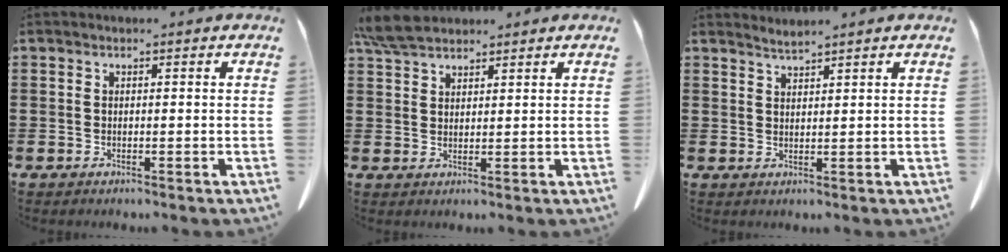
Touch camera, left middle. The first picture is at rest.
{"total": 4.9, "force": [4.2, 1.3, 2.2], "torque": [-0.055, -0.004, 0.081]}
{"total": 1.7, "force": [1.6, -0.3, 0.1], "torque": [-0.005, -0.002, 0.034]}